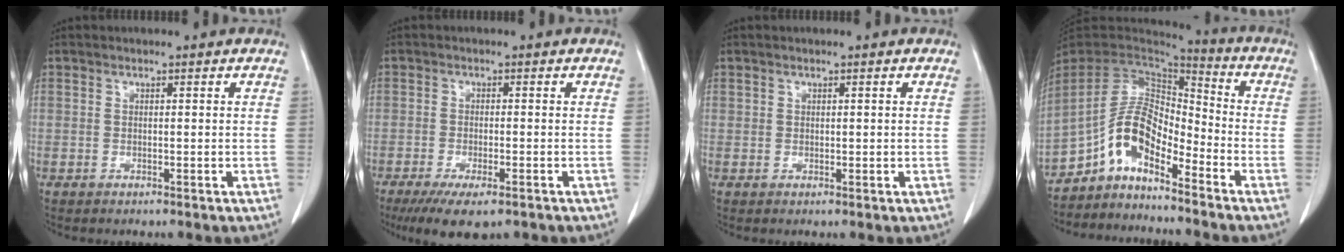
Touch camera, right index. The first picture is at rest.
{"total": 7.9, "force": [-5.3, 2.3, 5.3], "torque": [-0.080, -0.017, -0.081]}
{"total": 0.7, "force": [0.4, 0.6, 0.2], "torque": [0.004, -0.001, 0.006]}
{"total": 9.5, "force": [-6.2, 3.8, 6.2], "torque": [-0.125, 0.030, -0.118]}